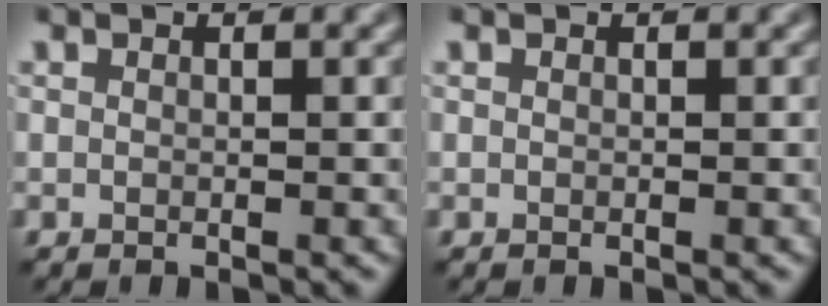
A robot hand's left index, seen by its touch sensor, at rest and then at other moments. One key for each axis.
{"total": 0.0}